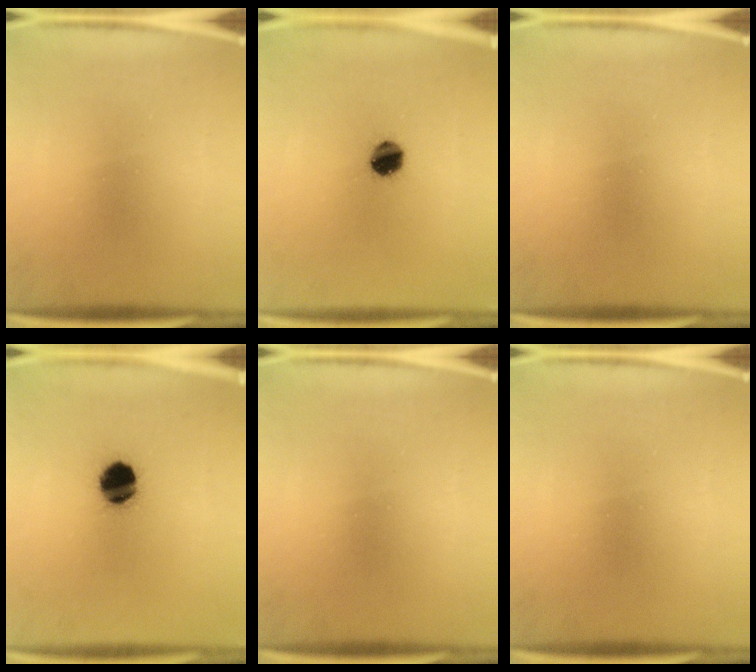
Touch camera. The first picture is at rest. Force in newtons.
{"total": 5.9}
{"total": 0.0}
{"total": 9.4}
{"total": 0.0}
{"total": 0.0}